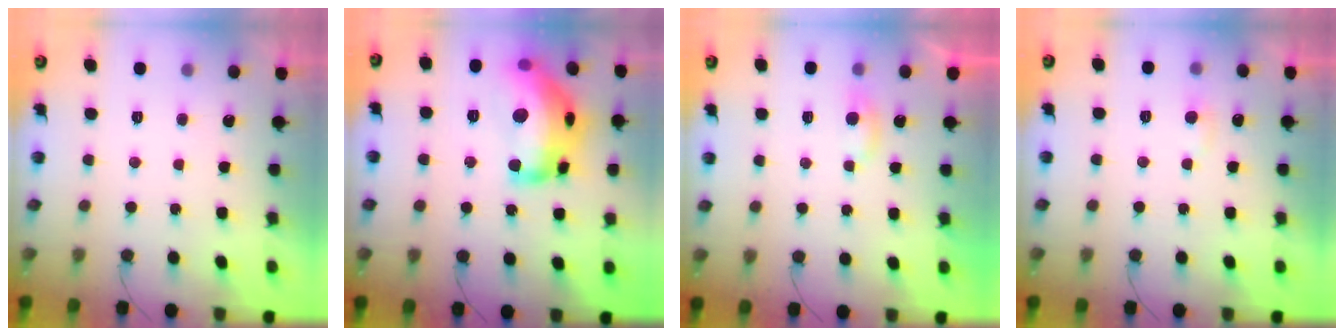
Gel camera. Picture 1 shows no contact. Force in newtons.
{"total": 21.7, "press": 21.6, "slide": 1.1}
{"total": 2.8, "press": 2.8, "slide": 0.3}
{"total": 3.4, "press": 3.4, "slide": 0.4}